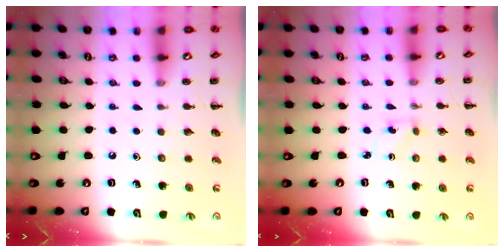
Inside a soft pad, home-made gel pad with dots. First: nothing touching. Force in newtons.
{"total": 1.2, "press": 1.1, "slide": 0.5}